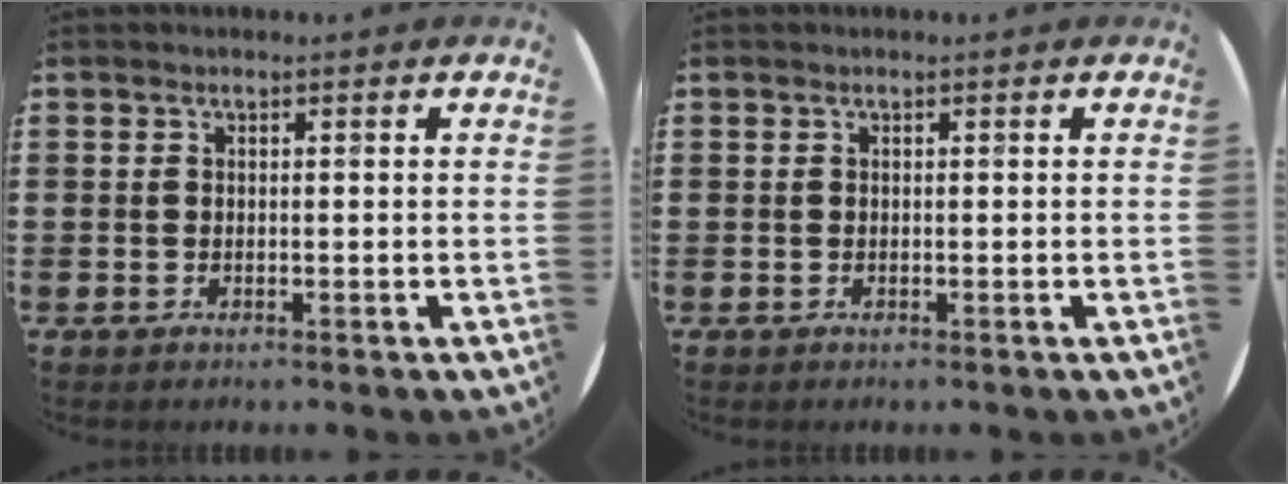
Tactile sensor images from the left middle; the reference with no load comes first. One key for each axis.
{"total": 0.0}